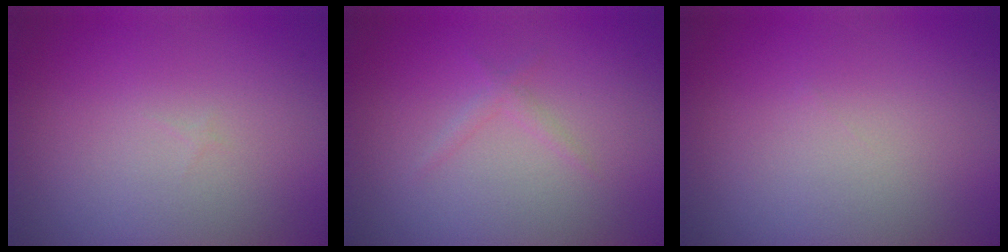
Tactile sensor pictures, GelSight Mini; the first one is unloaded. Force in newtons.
{"total": 0.9, "press": 0.9, "slide": 0.1}
{"total": 0.0}